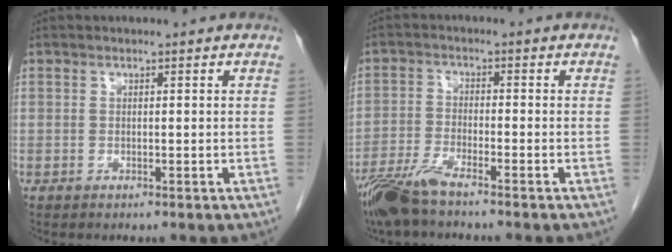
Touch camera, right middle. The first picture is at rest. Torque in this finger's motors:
{"motor_torque": [0.66, -0.56, 0.06, 0.03]}